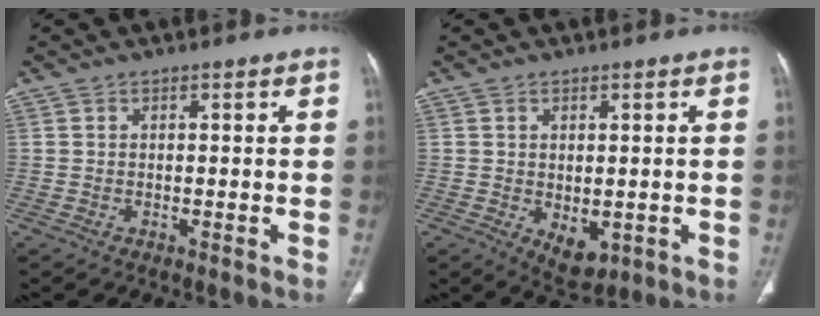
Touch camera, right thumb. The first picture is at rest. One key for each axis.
{"total": 5.4, "fx": -1.1, "fy": 3.3, "fz": 4.1, "tx": -0.051, "ty": -0.008, "tz": 0.002}